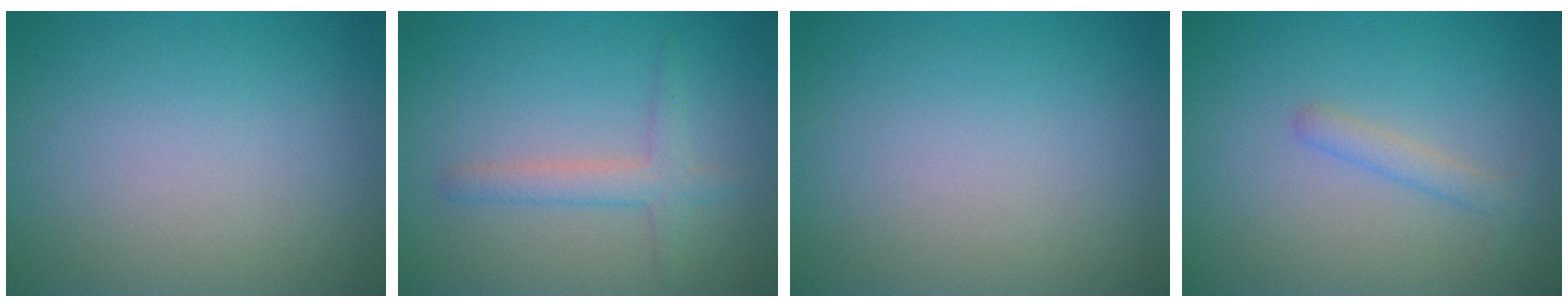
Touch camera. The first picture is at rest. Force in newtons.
{"total": 2.4, "press": 2.4, "slide": 0.0}
{"total": 0.0}
{"total": 1.6, "press": 1.6, "slide": 0.0}